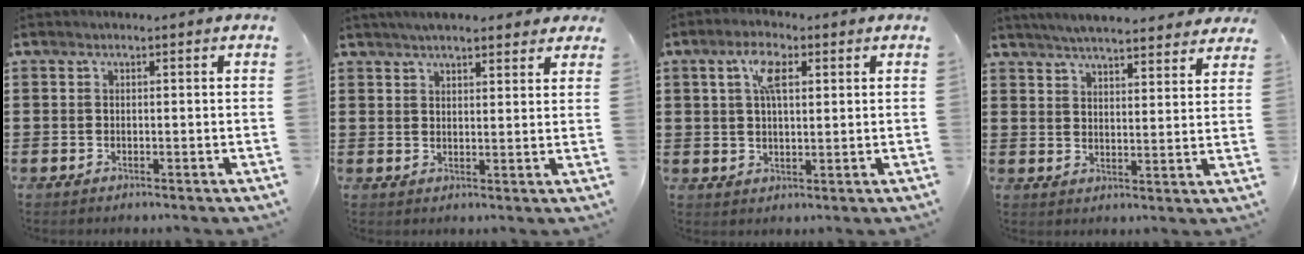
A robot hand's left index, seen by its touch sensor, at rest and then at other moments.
{"total": 4.3, "force": [3.9, 0.8, 1.7], "torque": [-0.043, 0.002, 0.072]}
{"total": 5.4, "force": [2.3, 2.3, 4.3], "torque": [-0.088, 0.009, 0.037]}
{"total": 5.2, "force": [5.0, 0.1, 1.3], "torque": [-0.045, -0.022, 0.089]}